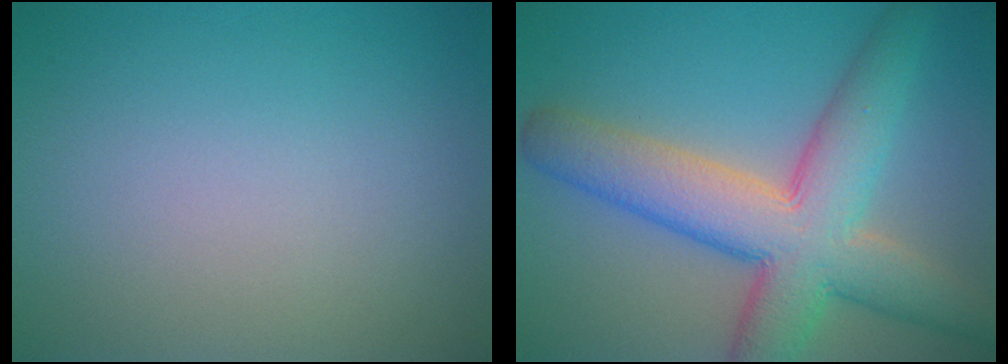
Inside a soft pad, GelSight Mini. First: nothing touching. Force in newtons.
{"total": 9.4, "press": 9.4, "slide": 0.5}